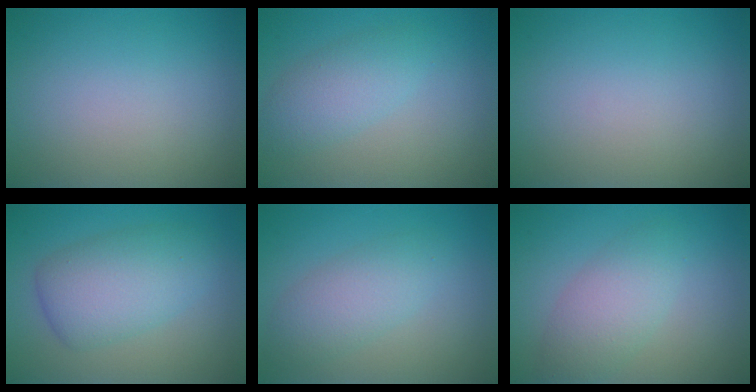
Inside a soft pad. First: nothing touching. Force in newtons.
{"total": 3.2, "press": 3.2, "slide": 0.1}
{"total": 0.0}
{"total": 5.5, "press": 5.5, "slide": 0.2}
{"total": 3.4, "press": 3.4, "slide": 0.2}
{"total": 3.6, "press": 3.6, "slide": 0.0}